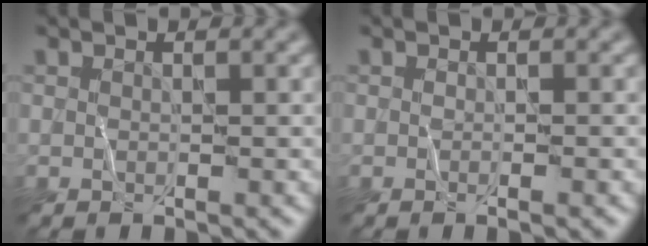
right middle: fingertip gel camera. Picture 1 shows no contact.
{"total": 0.6, "force": [-0.3, -0.1, 0.6], "torque": [-0.008, 0.000, -0.004]}